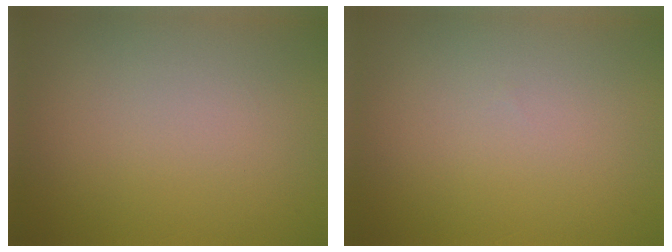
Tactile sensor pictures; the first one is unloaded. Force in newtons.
{"total": 0.0}